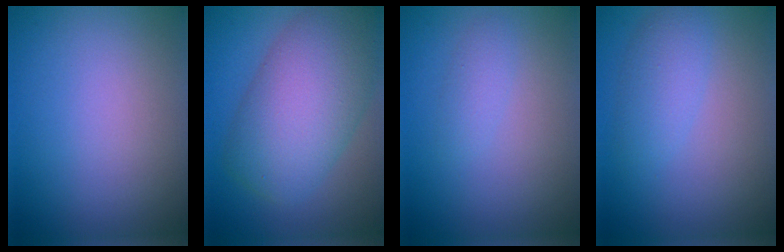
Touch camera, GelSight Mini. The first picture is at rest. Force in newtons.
{"total": 10.0, "press": 10.0, "slide": 0.5}
{"total": 1.2, "press": 1.2, "slide": 0.0}
{"total": 2.4, "press": 2.4, "slide": 0.1}